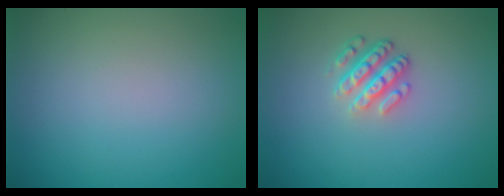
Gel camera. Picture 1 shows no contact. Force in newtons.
{"total": 3.5, "press": 2.6, "slide": 2.4}